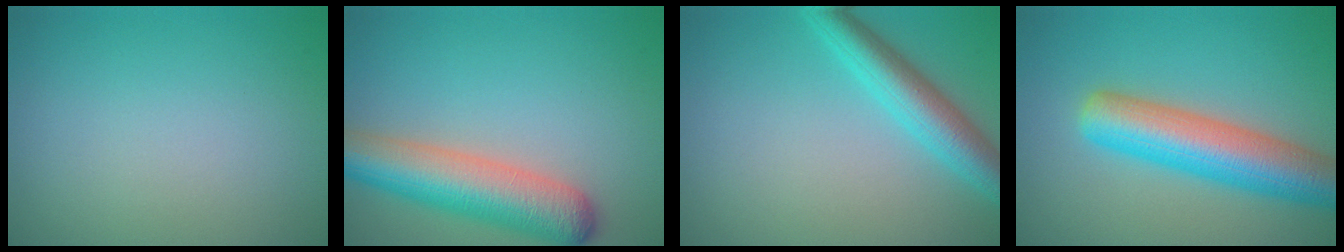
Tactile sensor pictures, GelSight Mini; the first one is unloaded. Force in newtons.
{"total": 7.0, "press": 7.0, "slide": 0.4}
{"total": 4.5, "press": 4.5, "slide": 0.1}
{"total": 7.9, "press": 7.8, "slide": 0.3}